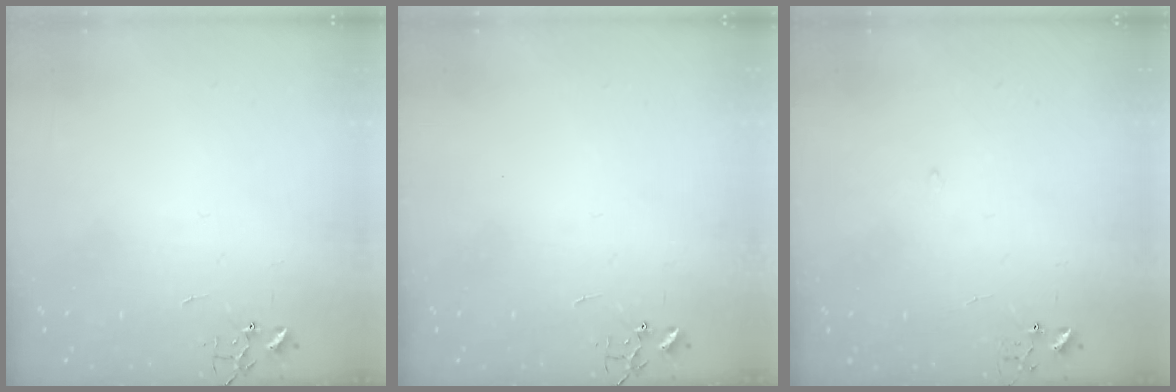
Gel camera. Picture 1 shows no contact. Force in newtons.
{"total": 0.0}
{"total": 5.8, "press": 5.8, "slide": 0.7}